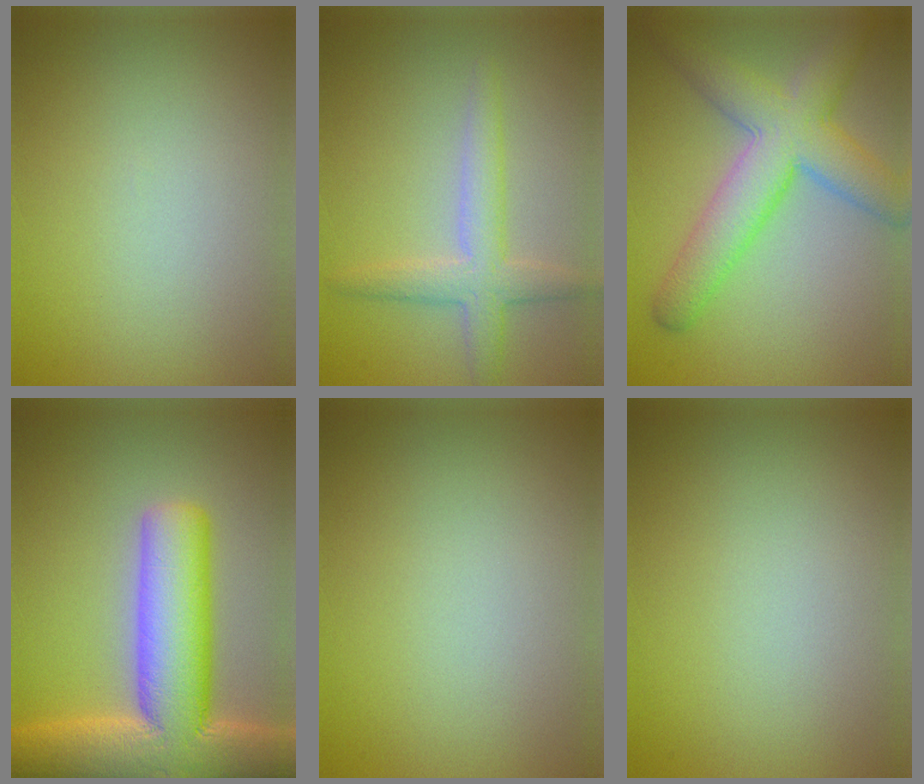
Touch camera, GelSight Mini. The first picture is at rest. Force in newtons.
{"total": 3.3, "press": 3.3, "slide": 0.2}
{"total": 7.2, "press": 7.2, "slide": 0.3}
{"total": 13.2, "press": 13.2, "slide": 0.9}
{"total": 0.0}
{"total": 0.0}